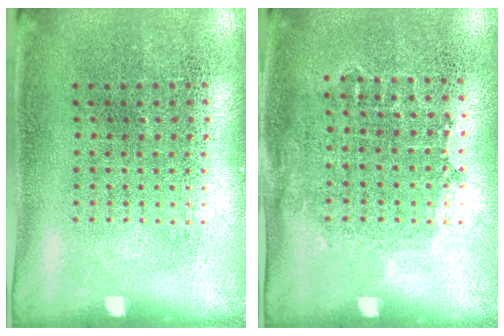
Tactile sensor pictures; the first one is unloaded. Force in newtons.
{"total": 0.8, "press": 0.7, "slide": 0.5}